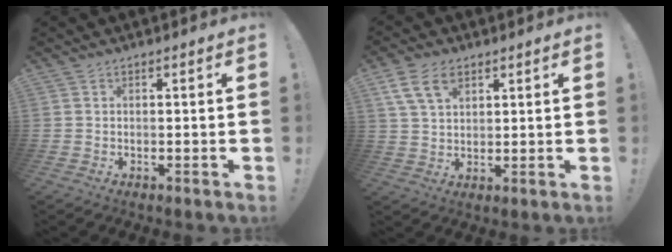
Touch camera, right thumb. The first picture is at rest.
{"total": 9.3, "force": [4.8, 5.7, 5.6], "torque": [-0.095, -0.004, 0.094]}